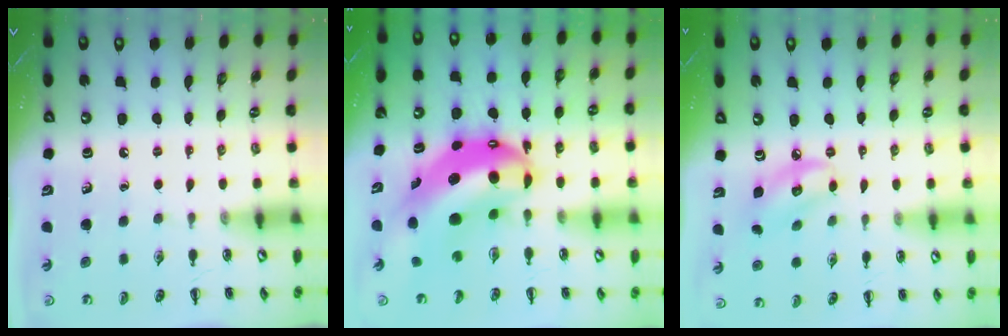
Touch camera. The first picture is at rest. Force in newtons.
{"total": 15.2, "press": 14.7, "slide": 4.0}
{"total": 7.5, "press": 7.5, "slide": 0.3}